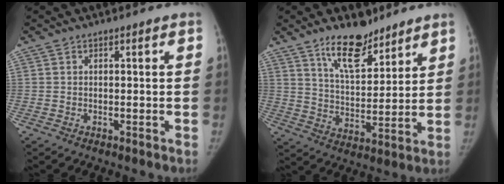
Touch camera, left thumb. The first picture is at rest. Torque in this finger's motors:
{"motor_torque": [0.45, -0.14, 1.13, -0.78, 0.25]}